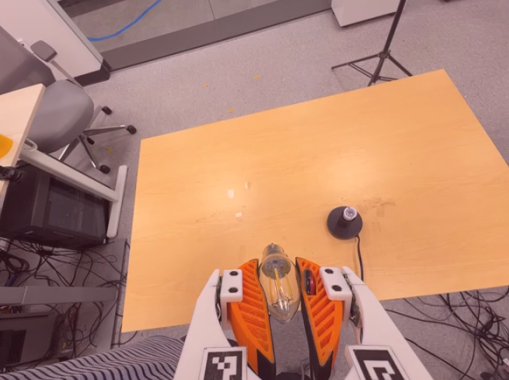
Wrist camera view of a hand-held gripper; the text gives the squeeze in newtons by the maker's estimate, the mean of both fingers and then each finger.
{"total": 22.8, "left": 26.5, "right": 19.1}